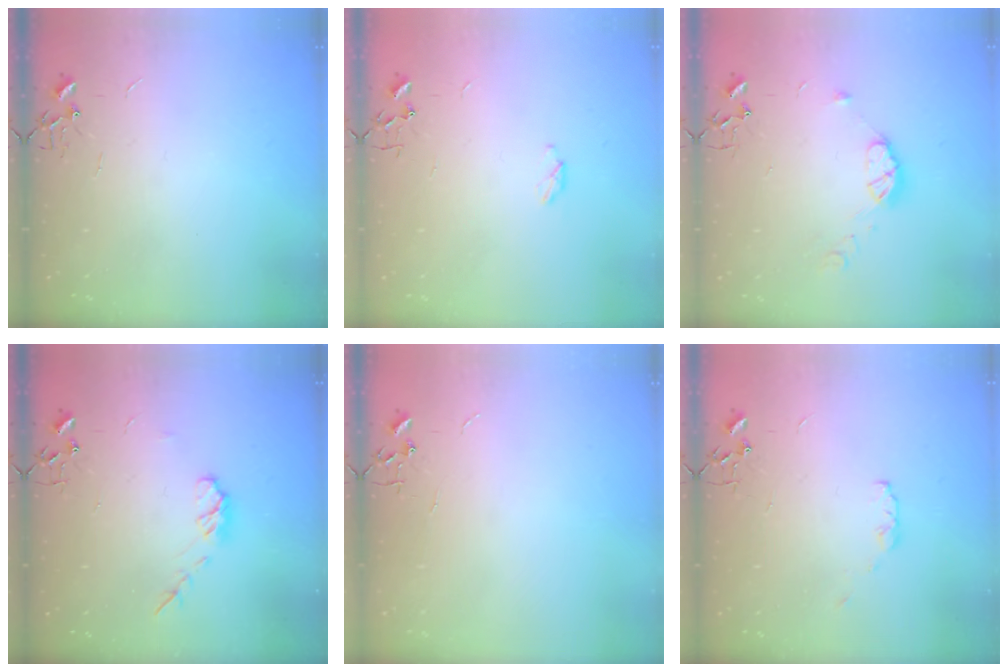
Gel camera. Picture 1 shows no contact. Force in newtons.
{"total": 3.6, "press": 3.6, "slide": 0.6}
{"total": 8.5, "press": 8.5, "slide": 0.4}
{"total": 6.9, "press": 6.9, "slide": 0.4}
{"total": 0.0}
{"total": 4.0, "press": 4.0, "slide": 0.6}